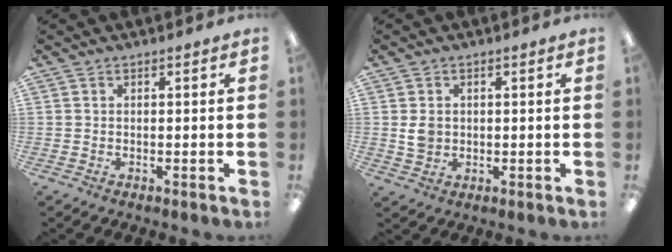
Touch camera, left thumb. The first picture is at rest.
{"total": 3.7, "force": [0.4, 3.1, 2.0], "torque": [-0.029, 0.002, 0.006]}